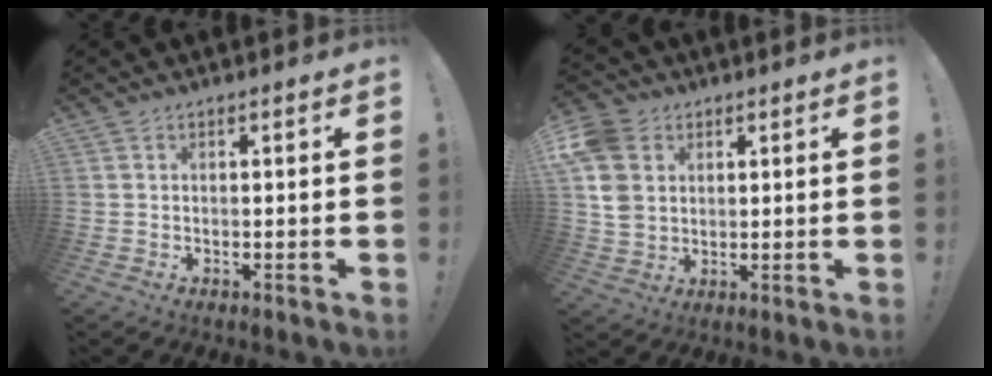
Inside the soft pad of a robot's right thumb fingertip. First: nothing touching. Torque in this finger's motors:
{"motor_torque": [0.95, 1.06, 0.10, -0.29, -0.04]}